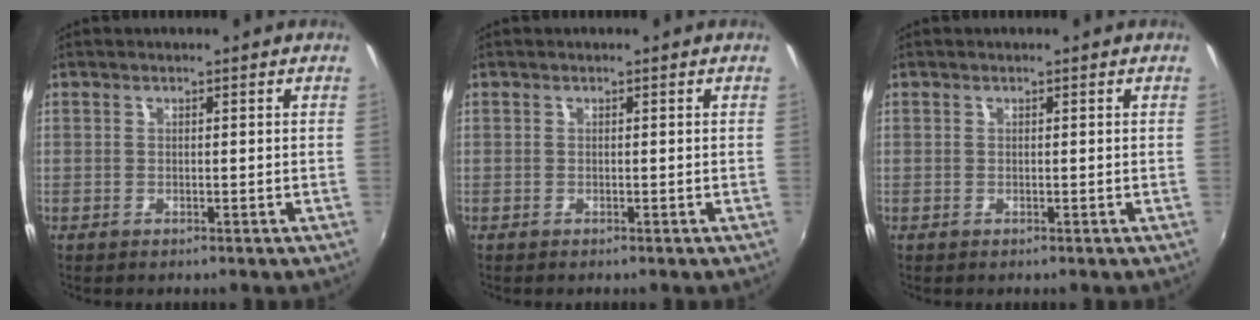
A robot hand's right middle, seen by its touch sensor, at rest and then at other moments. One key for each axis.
{"total": 0.0}
{"total": 0.0}